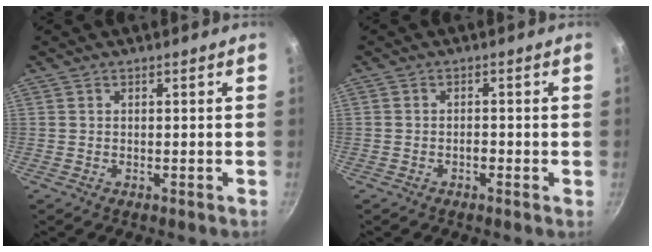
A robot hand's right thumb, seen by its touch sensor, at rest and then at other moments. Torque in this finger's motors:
{"motor_torque": [0.12, -0.05, 0.48, -0.29, -0.02]}